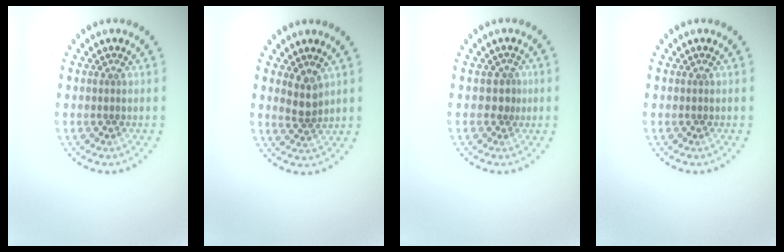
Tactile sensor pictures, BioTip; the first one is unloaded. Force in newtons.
{"total": 1.9, "press": 1.6, "slide": 1.1}
{"total": 1.1, "press": 0.7, "slide": 0.9}
{"total": 0.0}